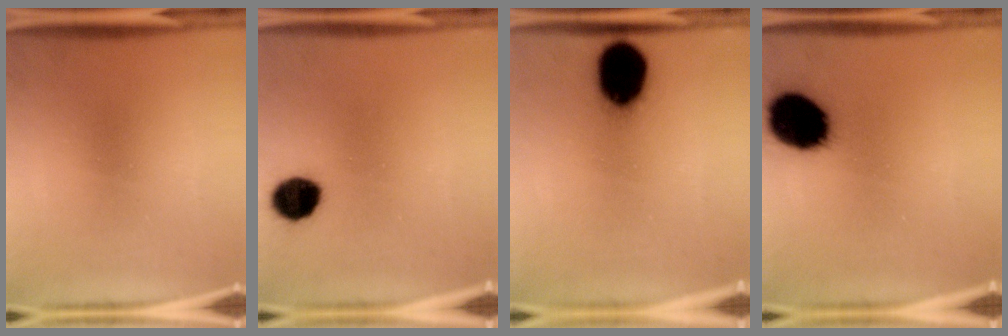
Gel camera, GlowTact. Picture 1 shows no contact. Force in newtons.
{"total": 8.4}
{"total": 16.5}
{"total": 18.4}